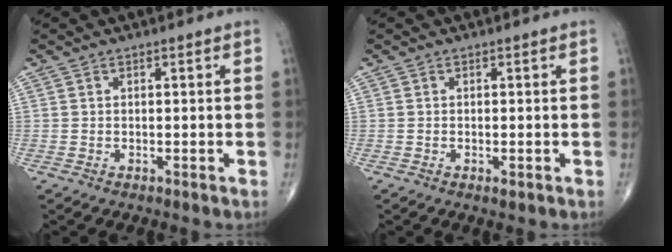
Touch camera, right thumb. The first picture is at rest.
{"total": 0.7, "force": [-0.2, 0.3, 0.6], "torque": [-0.012, -0.004, -0.003]}